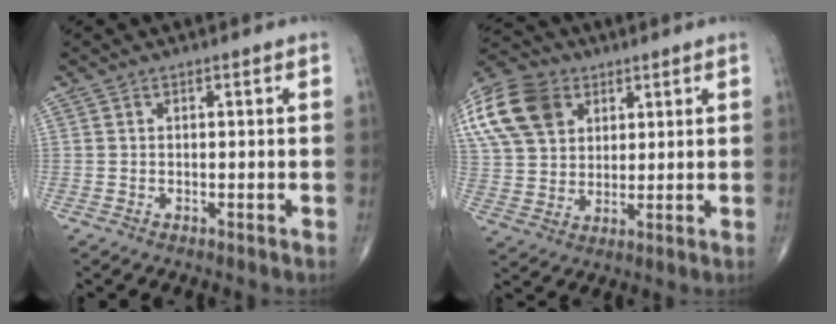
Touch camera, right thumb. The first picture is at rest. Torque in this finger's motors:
{"motor_torque": [-0.73, 1.18, 0.28, -0.14, 0.13]}